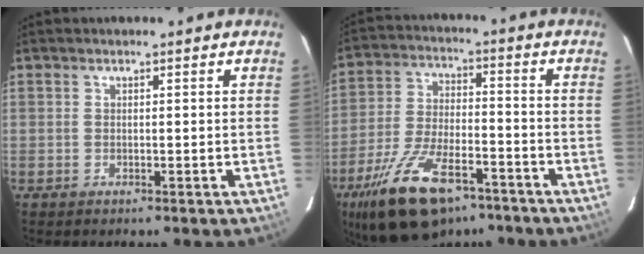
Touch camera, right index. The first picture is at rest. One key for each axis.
{"total": 18.4, "fx": -12.0, "fy": 7.9, "fz": 11.6, "tx": -0.238, "ty": -0.024, "tz": -0.207}